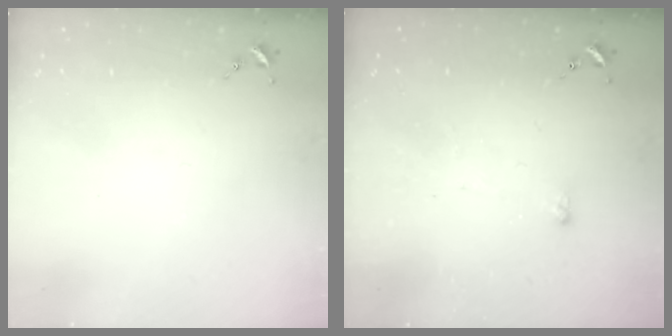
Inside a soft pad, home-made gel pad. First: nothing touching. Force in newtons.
{"total": 2.9, "press": 2.9, "slide": 0.3}